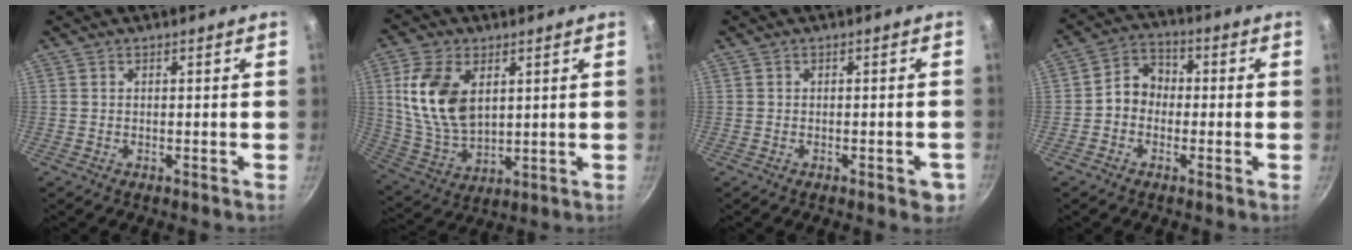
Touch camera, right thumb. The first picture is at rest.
{"total": 14.3, "force": [3.8, 8.8, 10.6], "torque": [-0.192, -0.019, 0.086]}
{"total": 3.7, "force": [-1.5, 1.6, 2.9], "torque": [-0.022, 0.007, -0.018]}
{"total": 6.5, "force": [-0.8, 5.4, 3.4], "torque": [-0.024, 0.023, -0.032]}